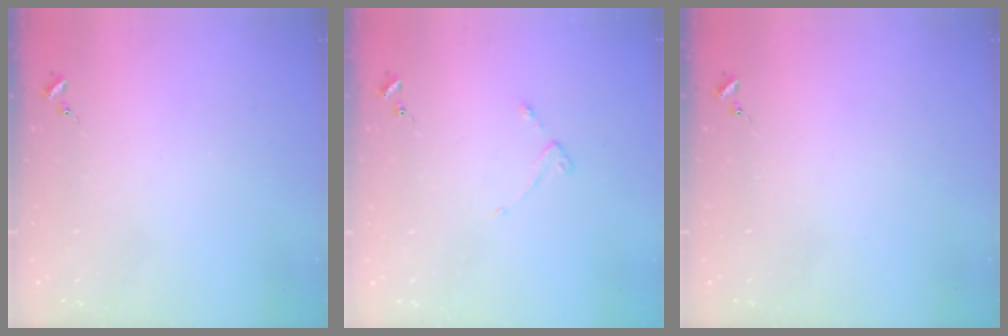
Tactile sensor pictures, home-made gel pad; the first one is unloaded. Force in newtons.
{"total": 2.6, "press": 2.6, "slide": 0.5}
{"total": 0.0}